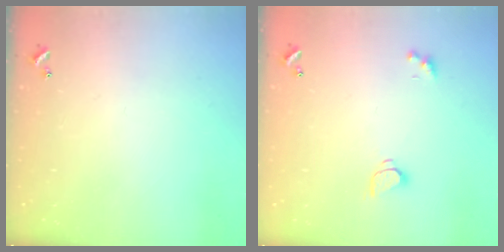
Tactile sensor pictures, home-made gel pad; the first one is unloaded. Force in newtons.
{"total": 1.6, "press": 1.5, "slide": 0.5}